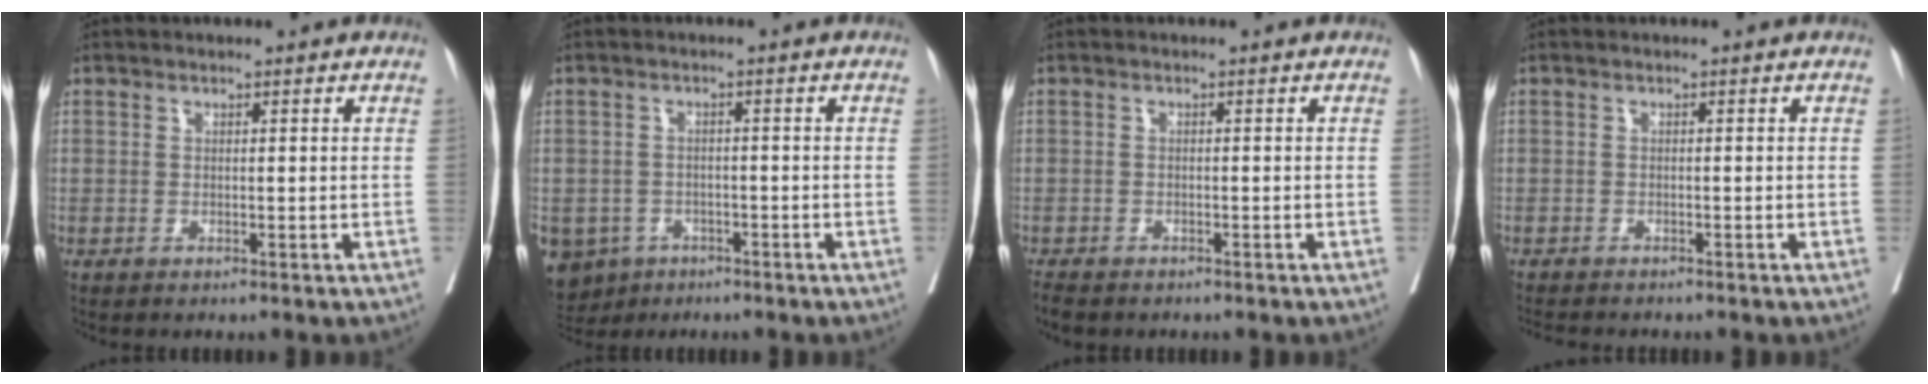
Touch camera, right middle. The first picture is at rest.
{"total": 8.5, "force": [-5.1, 6.4, 1.9], "torque": [-0.051, -0.005, -0.075]}
{"total": 3.7, "force": [-3.1, 1.3, 1.5], "torque": [-0.029, -0.010, -0.047]}
{"total": 4.4, "force": [-4.0, 0.8, 1.7], "torque": [-0.024, -0.010, -0.061]}